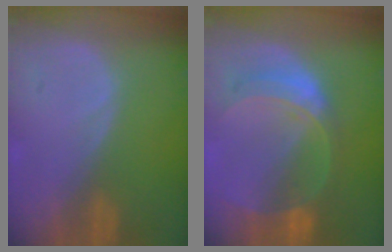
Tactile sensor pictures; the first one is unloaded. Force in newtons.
{"total": 7.7, "press": 6.7, "slide": 3.8}